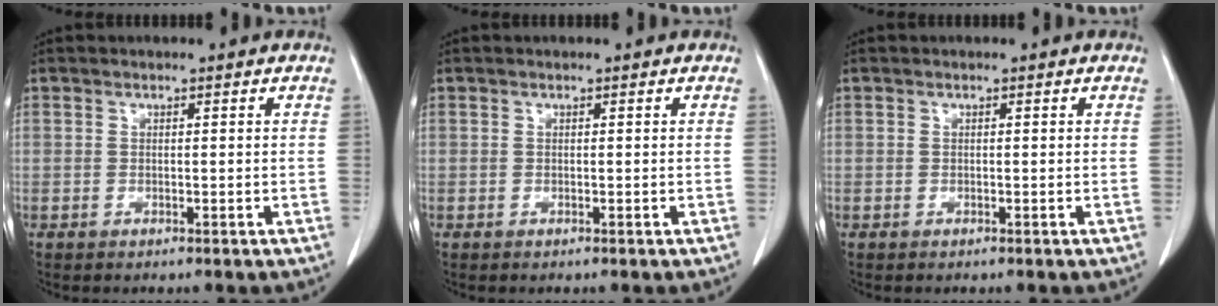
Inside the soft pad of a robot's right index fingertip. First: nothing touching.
{"total": 0.0}
{"total": 0.0}